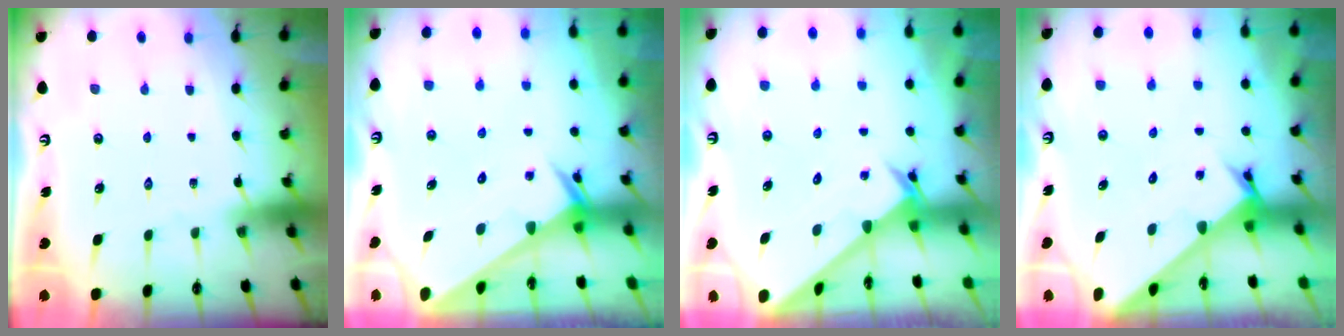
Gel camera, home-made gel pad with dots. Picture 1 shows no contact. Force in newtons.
{"total": 2.4, "press": 2.4, "slide": 0.1}
{"total": 2.4, "press": 2.4, "slide": 0.2}
{"total": 2.1, "press": 2.1, "slide": 0.2}